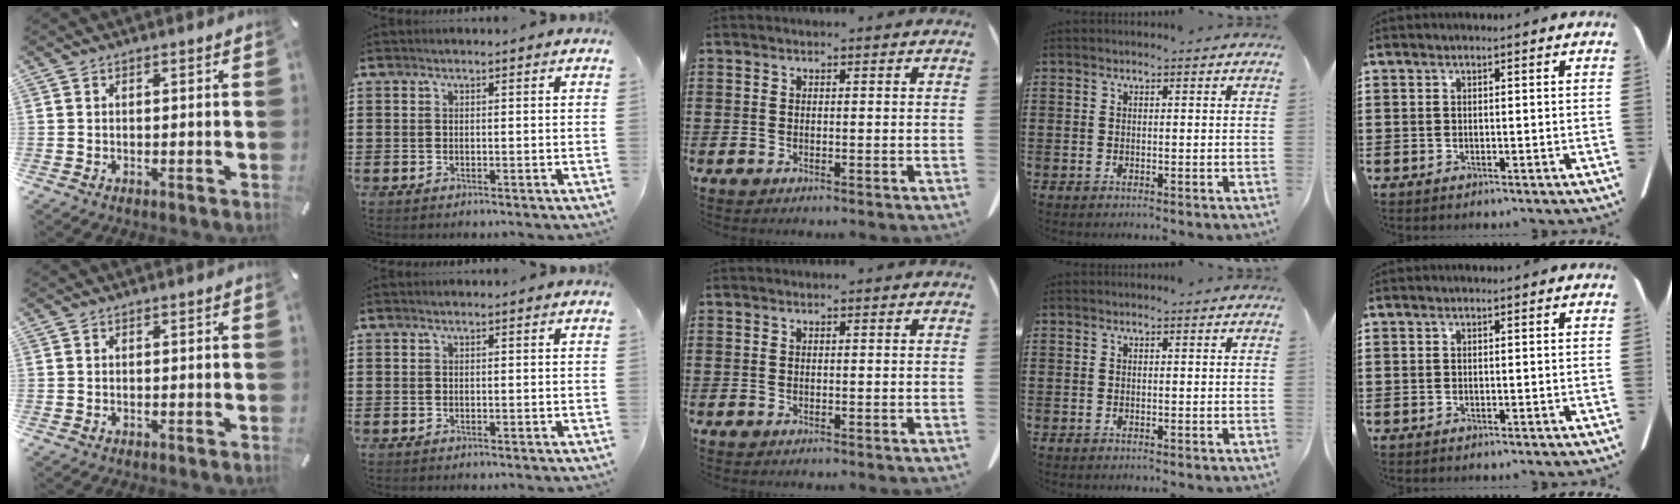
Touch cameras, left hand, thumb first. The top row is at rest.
{}